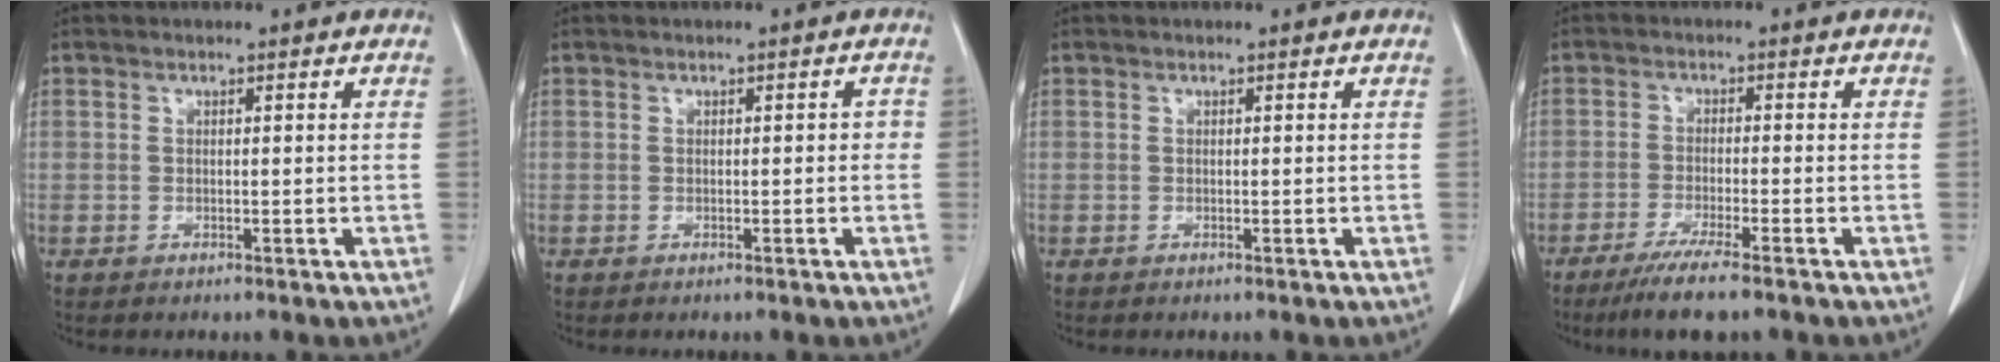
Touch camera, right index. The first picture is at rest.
{"total": 1.2, "force": [-0.2, 0.8, 0.9], "torque": [-0.007, 0.011, -0.002]}
{"total": 0.0}
{"total": 6.8, "force": [-5.0, 0.0, 4.6], "torque": [-0.078, -0.017, -0.084]}